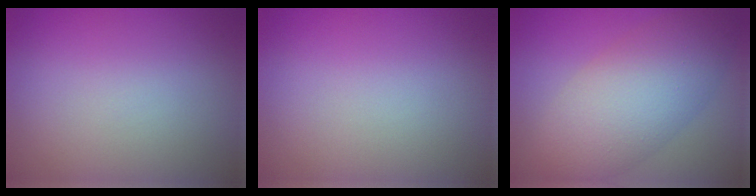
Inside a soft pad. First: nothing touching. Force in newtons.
{"total": 0.0}
{"total": 7.8, "press": 7.8, "slide": 0.4}